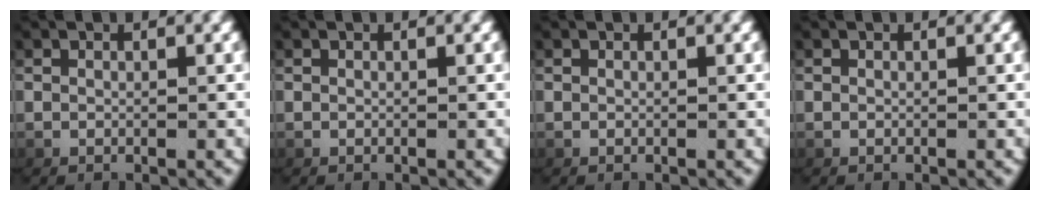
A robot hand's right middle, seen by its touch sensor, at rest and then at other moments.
{"total": 0.0}
{"total": 0.0}
{"total": 0.0}